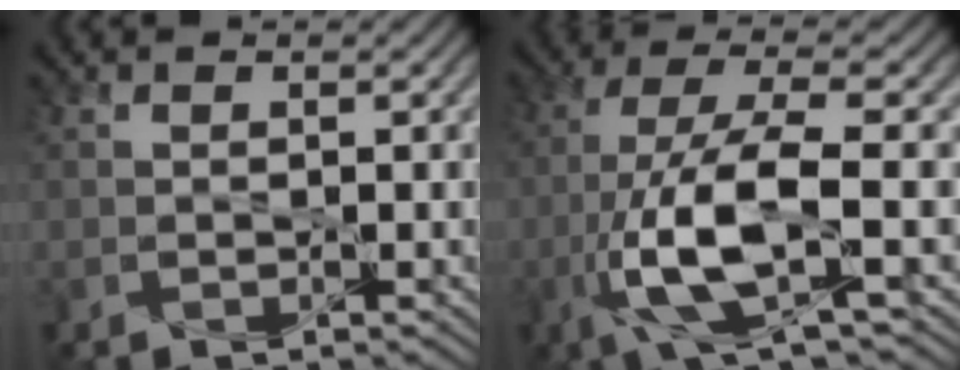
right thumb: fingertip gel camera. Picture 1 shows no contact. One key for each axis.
{"total": 11.1, "fx": -3.2, "fy": 3.2, "fz": 10.2, "tx": -0.210, "ty": -0.004, "tz": -0.068}